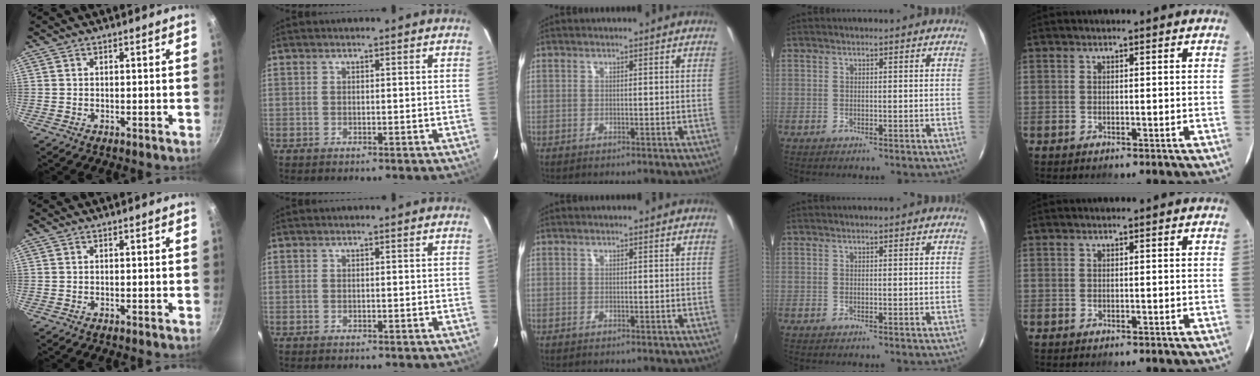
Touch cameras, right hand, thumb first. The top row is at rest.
{}